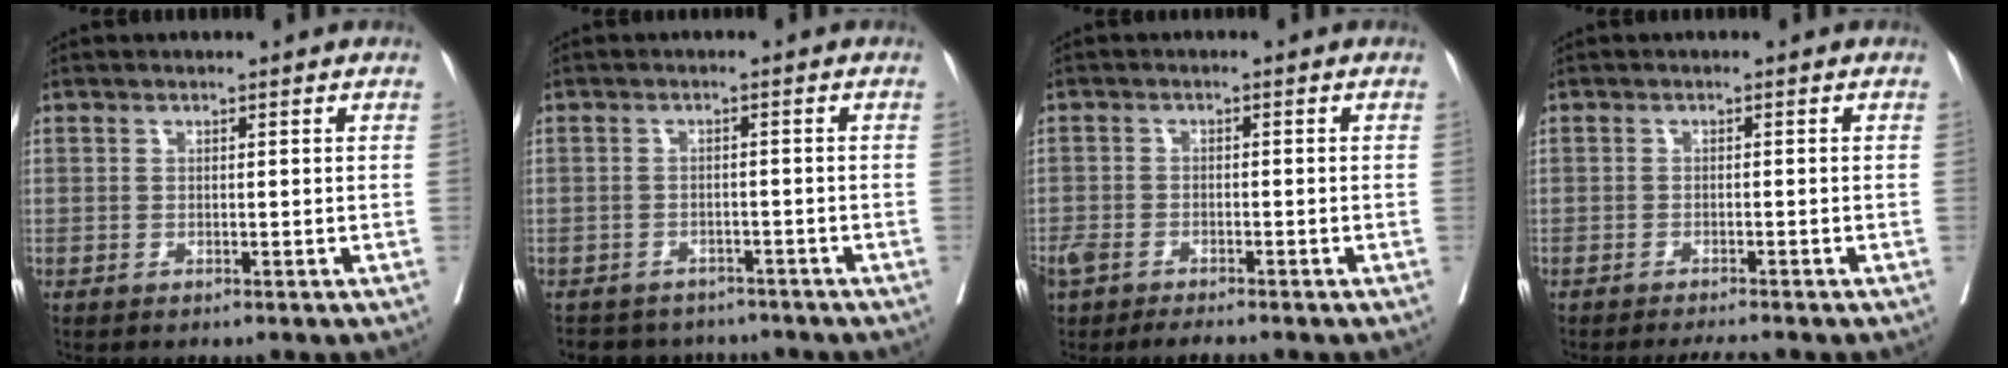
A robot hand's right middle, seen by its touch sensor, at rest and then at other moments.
{"total": 6.4, "force": [-5.7, 2.8, 0.5], "torque": [-0.002, 0.007, -0.072]}
{"total": 5.9, "force": [-4.6, 2.1, 2.9], "torque": [-0.059, -0.002, -0.080]}
{"total": 2.9, "force": [-2.7, -0.1, 1.2], "torque": [-0.016, -0.005, -0.039]}